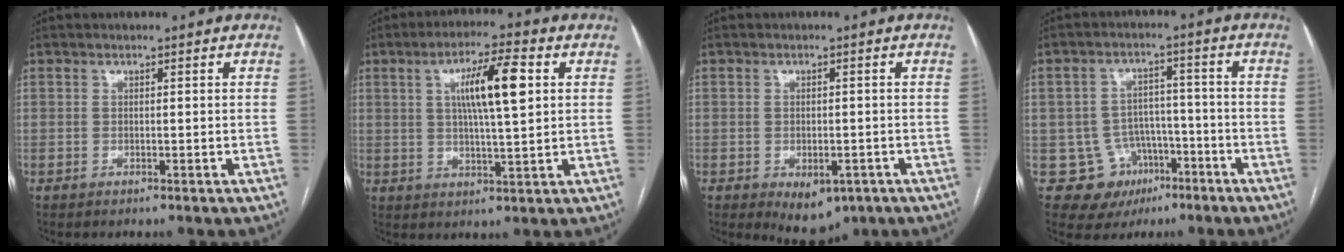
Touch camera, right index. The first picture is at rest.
{"total": 9.6, "force": [2.5, 1.1, 9.2], "torque": [-0.160, 0.009, 0.043]}
{"total": 5.8, "force": [-3.0, 3.3, 3.7], "torque": [-0.047, -0.004, -0.030]}
{"total": 8.7, "force": [-3.6, 7.8, 1.2], "torque": [-0.013, 0.021, -0.042]}